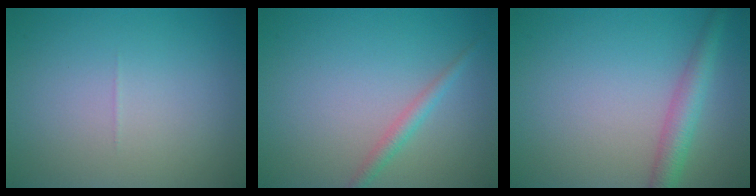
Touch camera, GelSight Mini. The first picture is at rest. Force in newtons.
{"total": 1.6, "press": 1.6, "slide": 0.0}
{"total": 3.2, "press": 3.1, "slide": 0.2}